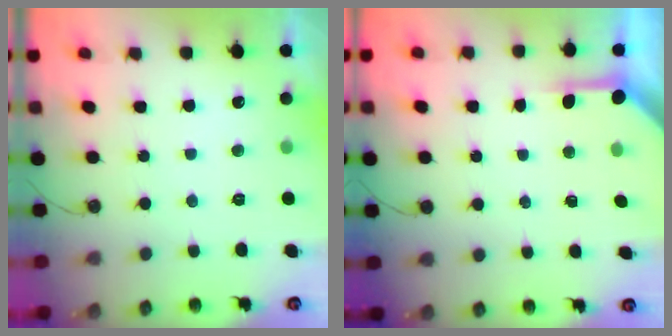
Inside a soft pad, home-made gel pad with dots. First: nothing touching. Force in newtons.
{"total": 3.9, "press": 3.9, "slide": 0.4}